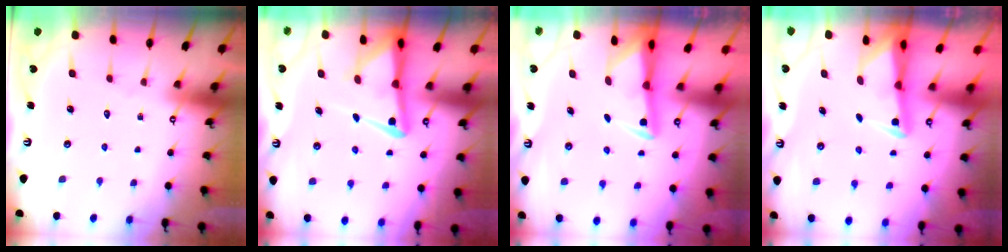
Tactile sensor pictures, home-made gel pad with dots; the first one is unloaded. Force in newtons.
{"total": 8.6, "press": 8.6, "slide": 0.9}
{"total": 2.9, "press": 2.9, "slide": 0.4}
{"total": 2.2, "press": 2.1, "slide": 0.4}